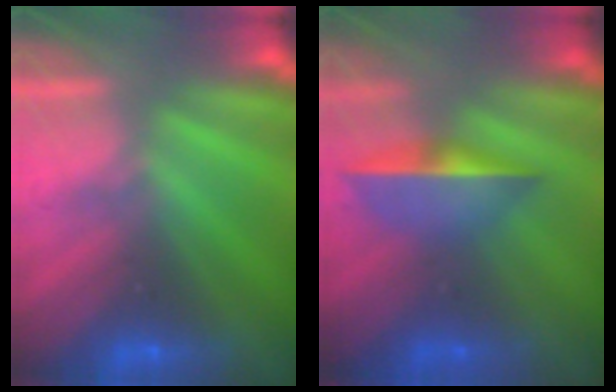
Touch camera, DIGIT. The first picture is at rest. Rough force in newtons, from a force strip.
{"total": 1.7}